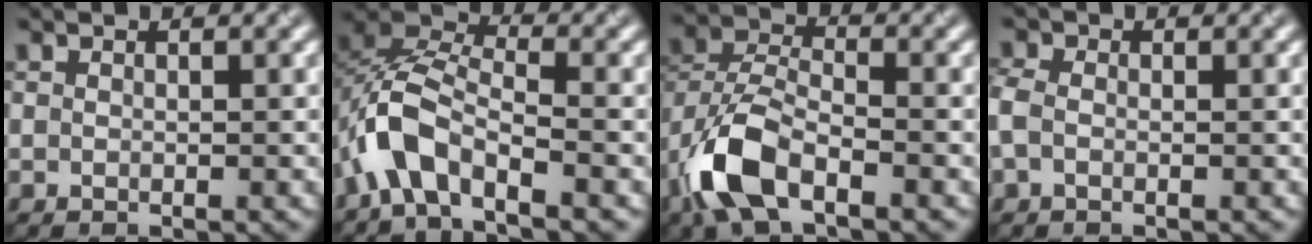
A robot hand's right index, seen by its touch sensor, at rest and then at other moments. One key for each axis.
{"total": 5.8, "fx": -3.2, "fy": 2.8, "fz": 3.9, "tx": -0.074, "ty": 0.011, "tz": -0.069}
{"total": 7.1, "fx": -3.8, "fy": 3.6, "fz": 4.9, "tx": -0.108, "ty": 0.002, "tz": -0.083}
{"total": 1.5, "fx": -0.4, "fy": 1.1, "fz": 0.9, "tx": -0.027, "ty": 0.003, "tz": -0.016}